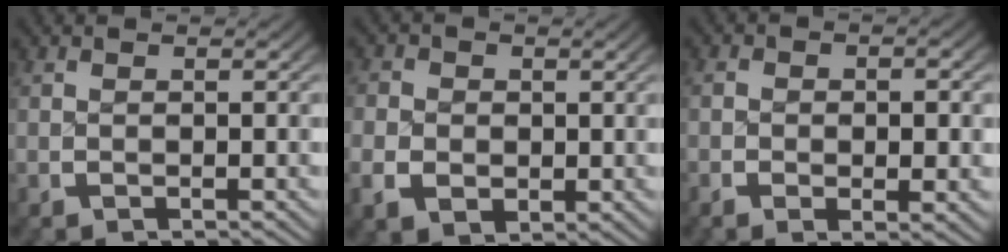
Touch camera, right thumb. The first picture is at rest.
{"total": 3.7, "force": [-0.2, 3.1, 2.0], "torque": [-0.042, -0.008, 0.004]}
{"total": 2.3, "force": [-0.4, 1.2, 1.9], "torque": [-0.032, -0.010, -0.006]}